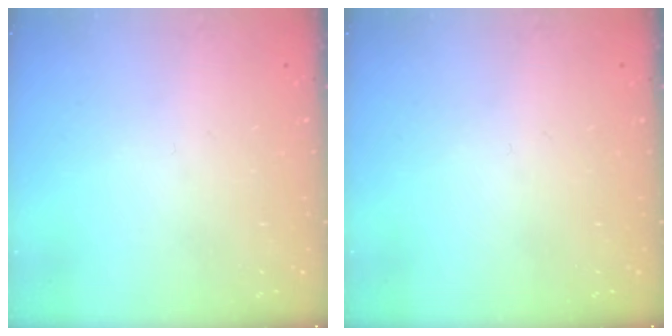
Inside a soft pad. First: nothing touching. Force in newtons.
{"total": 0.0}